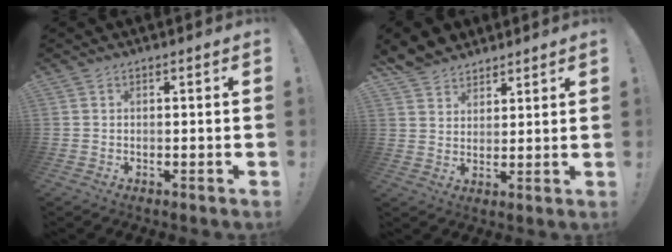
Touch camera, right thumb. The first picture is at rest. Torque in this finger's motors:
{"motor_torque": [-0.50, 0.62, 0.05, 0.12, 0.06]}